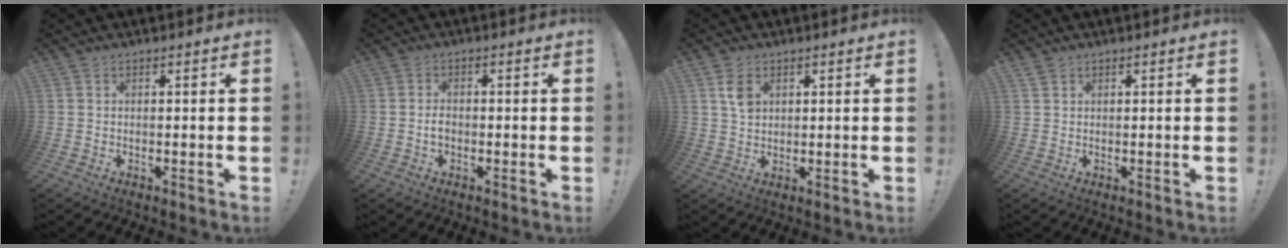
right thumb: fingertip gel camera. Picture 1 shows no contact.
{"total": 2.3, "force": [-0.9, 1.7, 1.3], "torque": [-0.022, 0.006, -0.016]}
{"total": 5.0, "force": [1.9, 3.3, 3.1], "torque": [-0.034, -0.006, 0.034]}
{"total": 1.0, "force": [0.9, 0.4, 0.4], "torque": [-0.009, -0.001, 0.017]}